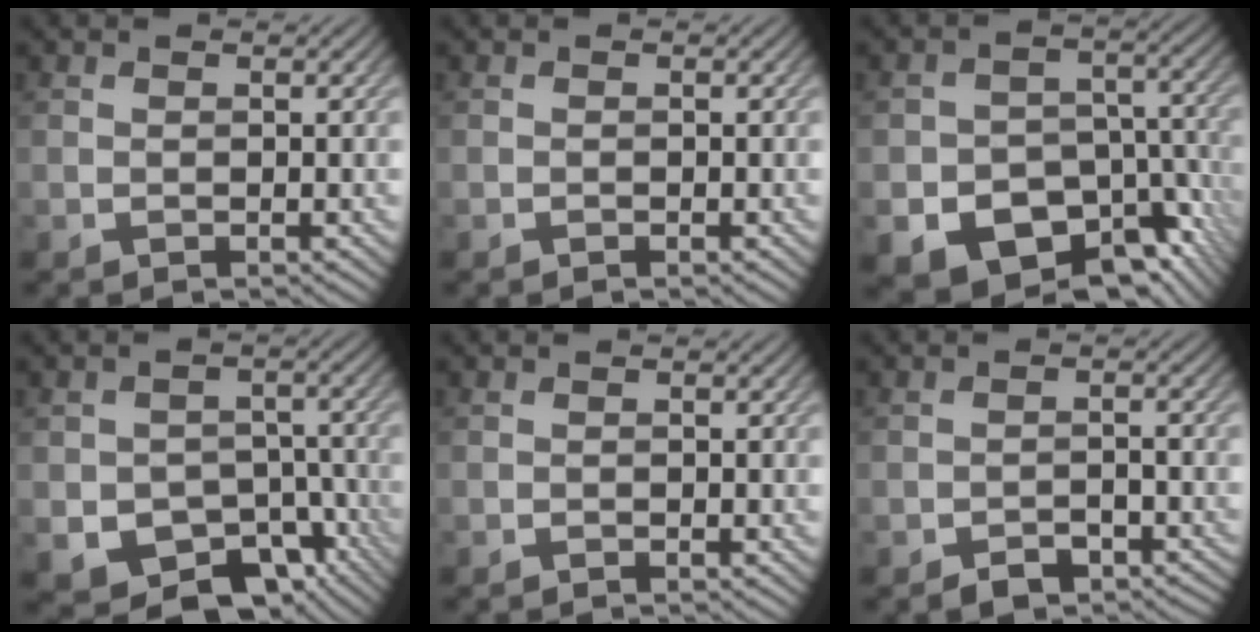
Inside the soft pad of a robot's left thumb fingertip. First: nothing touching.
{"total": 0.0}
{"total": 15.1, "force": [-8.8, 10.0, 7.2], "torque": [-0.115, -0.038, -0.114]}
{"total": 10.6, "force": [-5.6, 7.5, 5.0], "torque": [-0.074, -0.020, -0.081]}
{"total": 0.0}
{"total": 2.8, "force": [-2.1, 1.4, 1.3], "torque": [-0.018, 0.002, -0.034]}